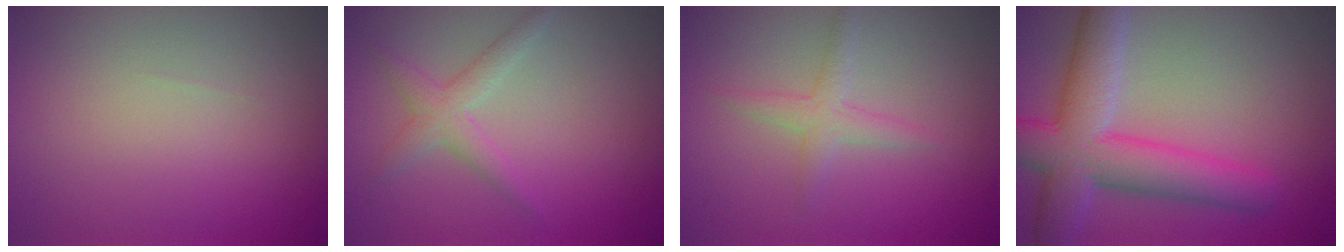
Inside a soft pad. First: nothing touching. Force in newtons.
{"total": 2.4, "press": 2.4, "slide": 0.0}
{"total": 2.0, "press": 2.0, "slide": 0.1}
{"total": 8.1, "press": 8.1, "slide": 0.4}